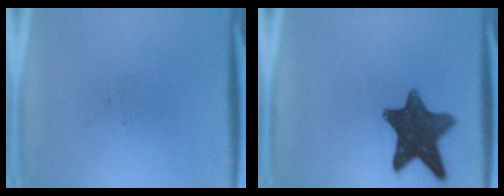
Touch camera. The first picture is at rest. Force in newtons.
{"total": 12.4}